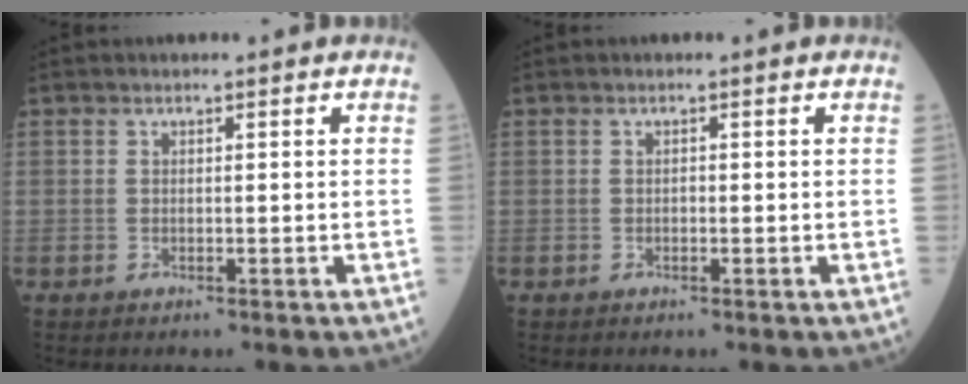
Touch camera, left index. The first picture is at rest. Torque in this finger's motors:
{"motor_torque": [-0.05, 0.30, -0.03, -0.01]}